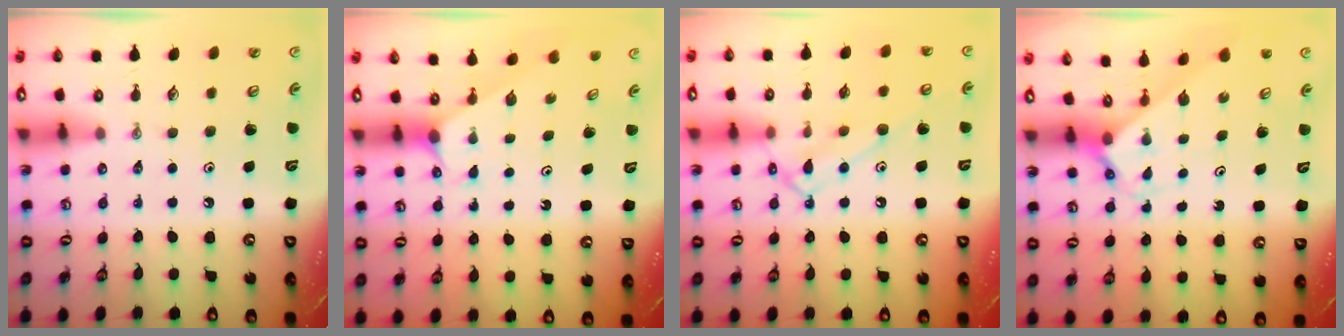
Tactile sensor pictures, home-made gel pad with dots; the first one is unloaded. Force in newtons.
{"total": 1.0, "press": 0.9, "slide": 0.2}
{"total": 12.2, "press": 12.2, "slide": 0.7}
{"total": 2.3, "press": 2.3, "slide": 0.2}